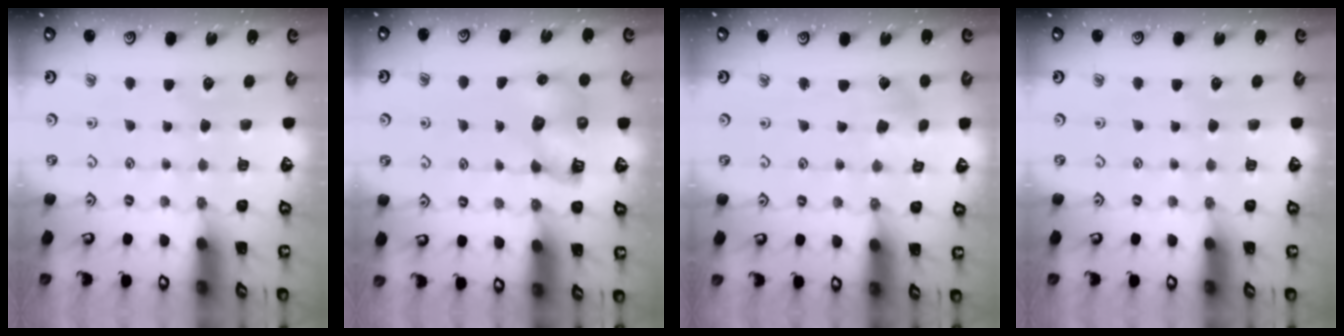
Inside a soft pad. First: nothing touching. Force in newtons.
{"total": 8.1, "press": 8.0, "slide": 1.1}
{"total": 2.8, "press": 2.8, "slide": 0.5}
{"total": 0.0}